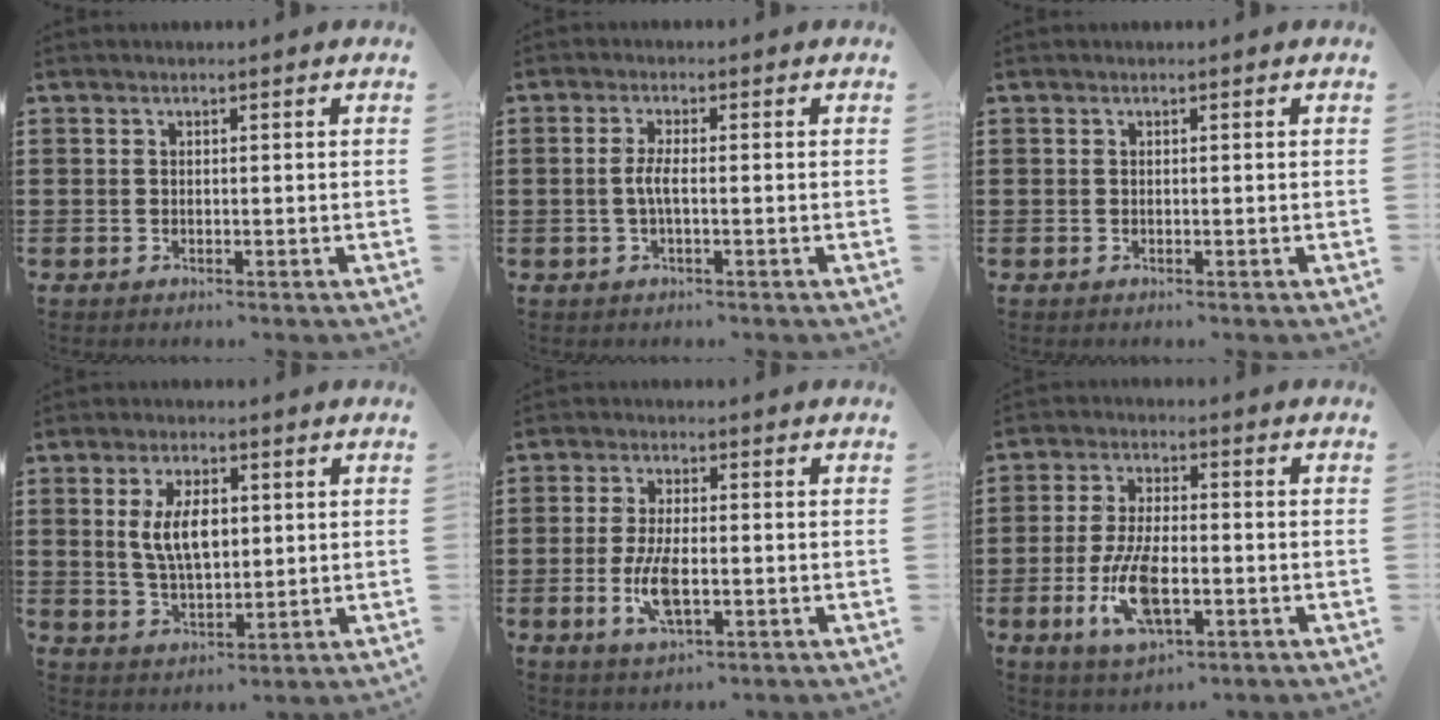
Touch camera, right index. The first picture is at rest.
{"total": 2.8, "force": [-0.5, 0.4, 2.7], "torque": [-0.064, -0.005, -0.015]}
{"total": 0.0}
{"total": 7.2, "force": [1.2, 3.5, 6.2], "torque": [-0.118, 0.007, 0.019]}
{"total": 6.7, "force": [-1.4, 2.6, 6.0], "torque": [-0.129, -0.006, -0.028]}
{"total": 9.8, "force": [-2.9, 4.1, 8.4], "torque": [-0.191, -0.017, -0.052]}